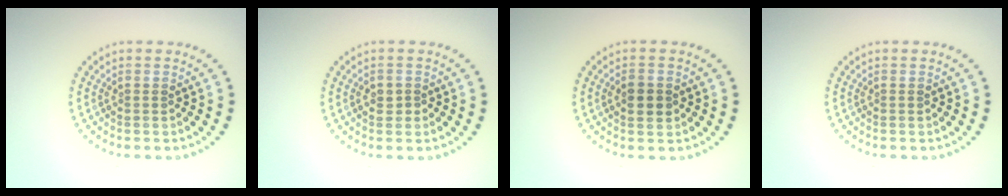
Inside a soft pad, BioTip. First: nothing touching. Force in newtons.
{"total": 1.3, "press": 1.3, "slide": 0.4}
{"total": 1.9, "press": 1.9, "slide": 0.1}
{"total": 0.0}